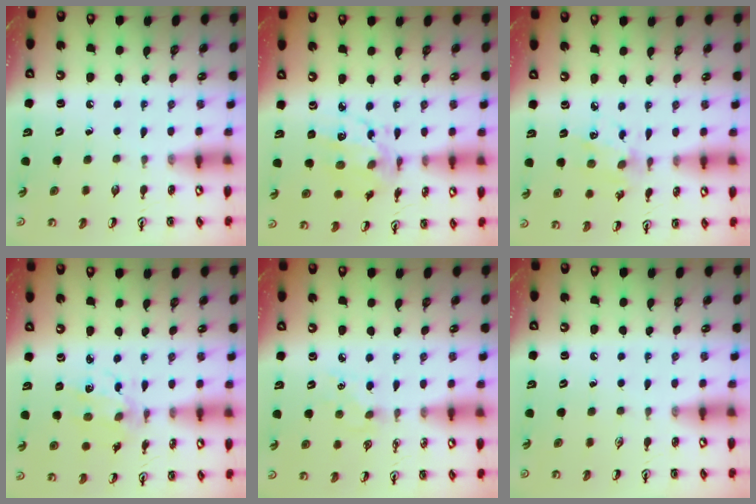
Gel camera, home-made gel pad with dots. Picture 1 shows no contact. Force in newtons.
{"total": 9.4, "press": 9.4, "slide": 0.6}
{"total": 5.9, "press": 5.7, "slide": 1.6}
{"total": 3.5, "press": 3.4, "slide": 1.0}
{"total": 6.2, "press": 6.1, "slide": 0.7}
{"total": 0.0}